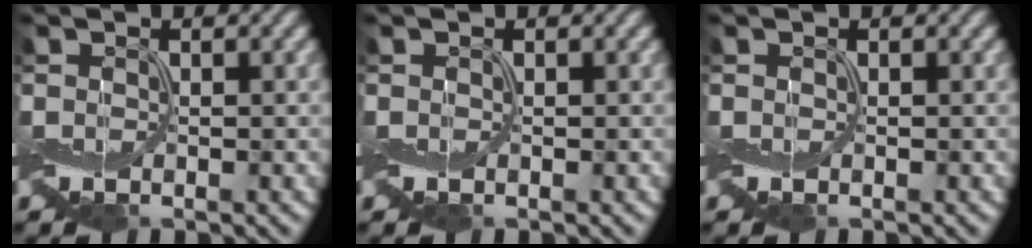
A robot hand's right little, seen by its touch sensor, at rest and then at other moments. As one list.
[{"total": 0.0}, {"total": 0.0}]